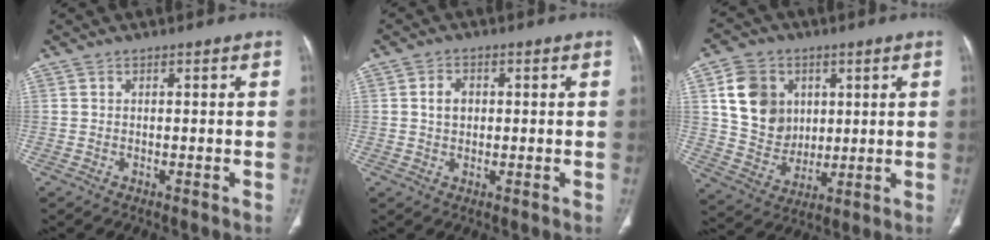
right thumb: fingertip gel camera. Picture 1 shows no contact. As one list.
[{"total": 3.4, "force": [0.6, 2.6, 2.2], "torque": [-0.025, 0.003, 0.010]}, {"total": 13.6, "force": [3.9, 11.2, 6.5], "torque": [-0.081, -0.013, 0.083]}]